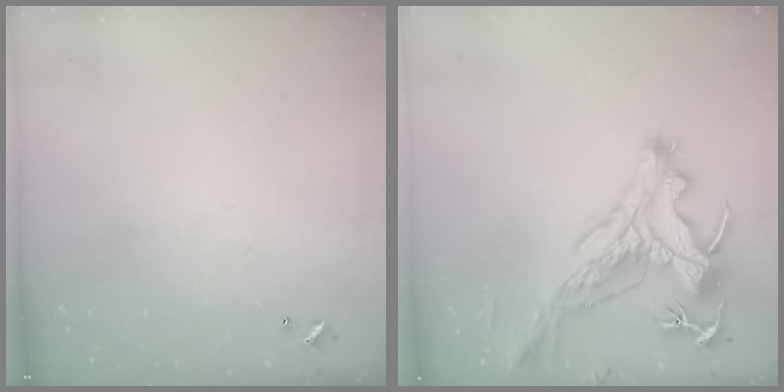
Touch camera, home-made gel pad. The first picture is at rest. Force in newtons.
{"total": 3.7, "press": 3.4, "slide": 1.5}